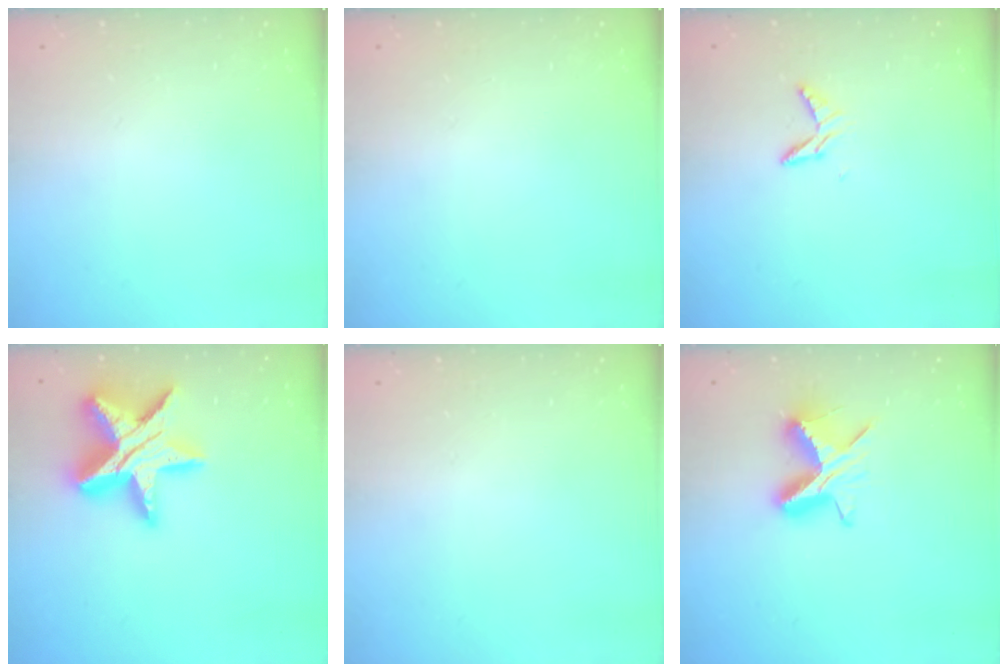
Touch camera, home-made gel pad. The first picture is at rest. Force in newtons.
{"total": 0.0}
{"total": 6.2, "press": 6.1, "slide": 0.4}
{"total": 20.1, "press": 20.0, "slide": 1.4}
{"total": 0.0}
{"total": 9.4, "press": 9.4, "slide": 0.3}